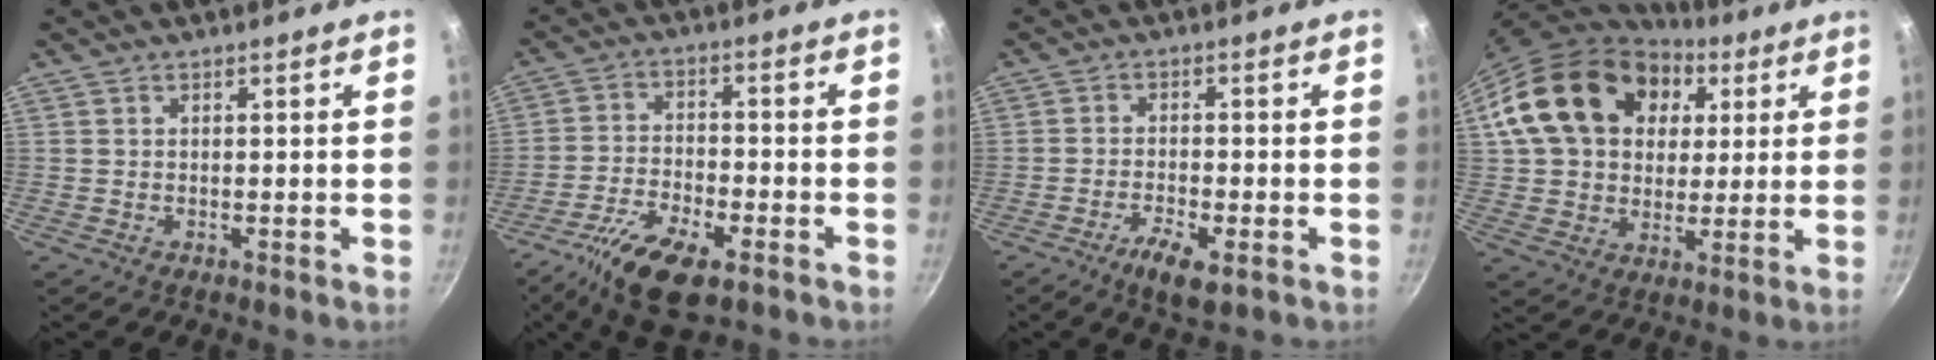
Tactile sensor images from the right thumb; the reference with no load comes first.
{"total": 12.6, "force": [-7.2, 5.1, 8.9], "torque": [-0.164, 0.026, -0.133]}
{"total": 5.9, "force": [-3.0, 1.9, 4.7], "torque": [-0.085, 0.012, -0.052]}
{"total": 22.3, "force": [6.8, 16.8, 12.9], "torque": [-0.210, 0.015, 0.116]}